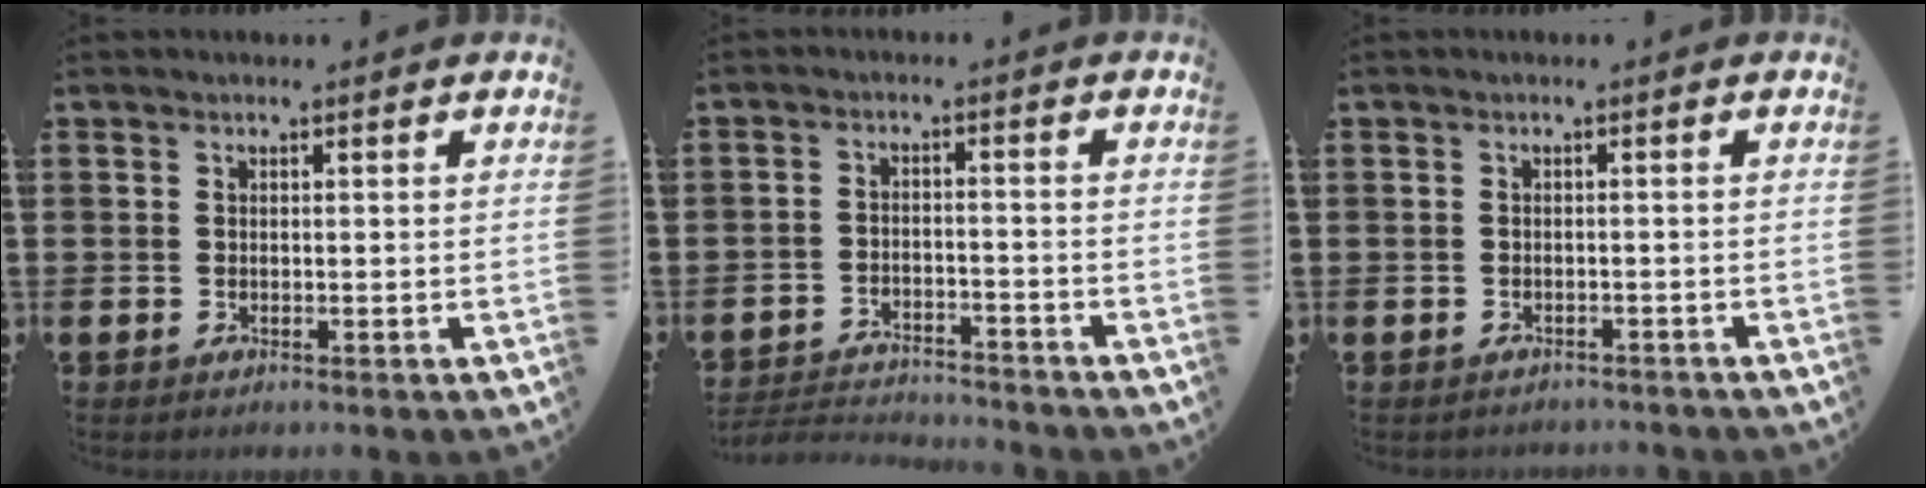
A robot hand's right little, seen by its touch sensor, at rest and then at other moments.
{"total": 2.8, "force": [-2.8, 0.2, 0.0], "torque": [-0.006, 0.004, -0.061]}
{"total": 0.6, "force": [-0.6, 0.1, -0.1], "torque": [-0.001, 0.001, -0.013]}